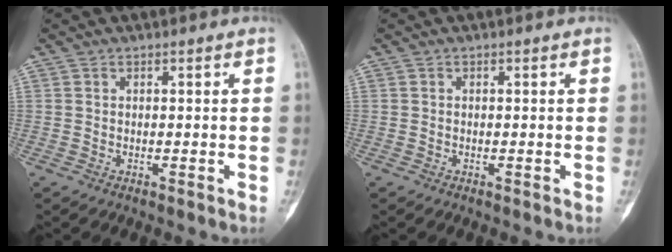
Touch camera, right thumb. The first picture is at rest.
{"total": 0.0}